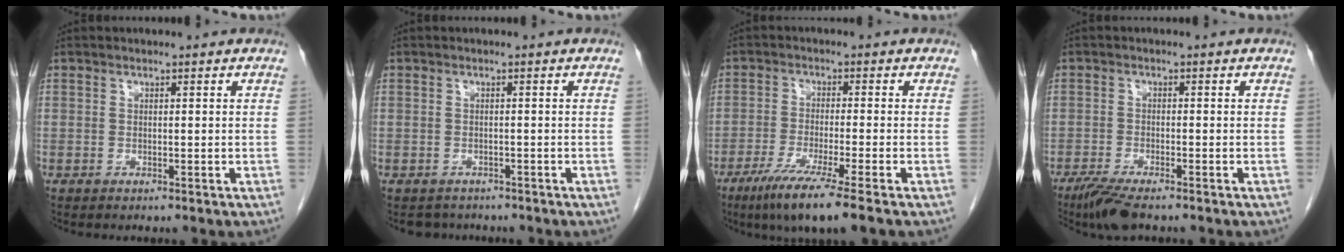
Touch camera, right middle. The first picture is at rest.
{"total": 3.0, "force": [-2.6, 1.4, 0.0], "torque": [-0.002, 0.001, -0.037]}
{"total": 9.1, "force": [-6.1, -1.1, 6.6], "torque": [-0.115, -0.029, -0.106]}
{"total": 5.4, "force": [-4.1, 0.6, 3.4], "torque": [-0.064, -0.014, -0.073]}